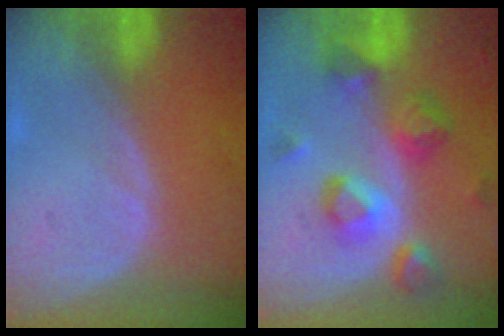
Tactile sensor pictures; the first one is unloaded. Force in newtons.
{"total": 9.1, "press": 8.1, "slide": 4.0}